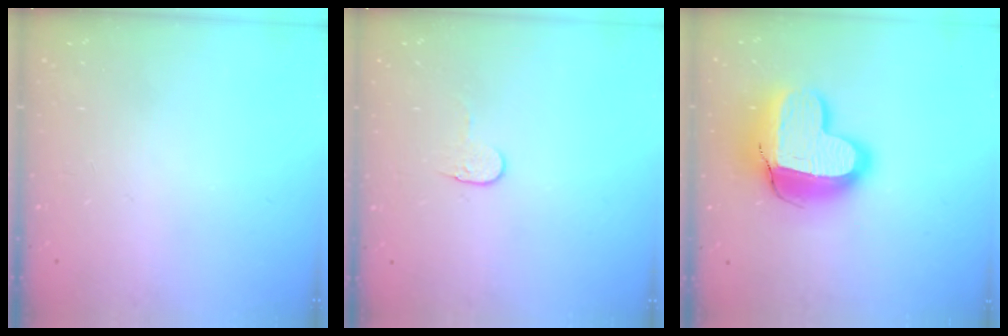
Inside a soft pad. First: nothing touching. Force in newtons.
{"total": 4.1, "press": 4.1, "slide": 0.4}
{"total": 16.9, "press": 16.8, "slide": 1.4}